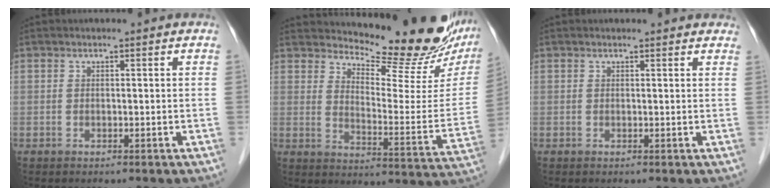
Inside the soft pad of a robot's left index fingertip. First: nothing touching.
{"total": 19.0, "force": [17.1, 3.0, 7.8], "torque": [-0.106, -0.082, 0.213]}
{"total": 3.5, "force": [3.3, 1.0, 1.0], "torque": [-0.012, 0.012, 0.027]}